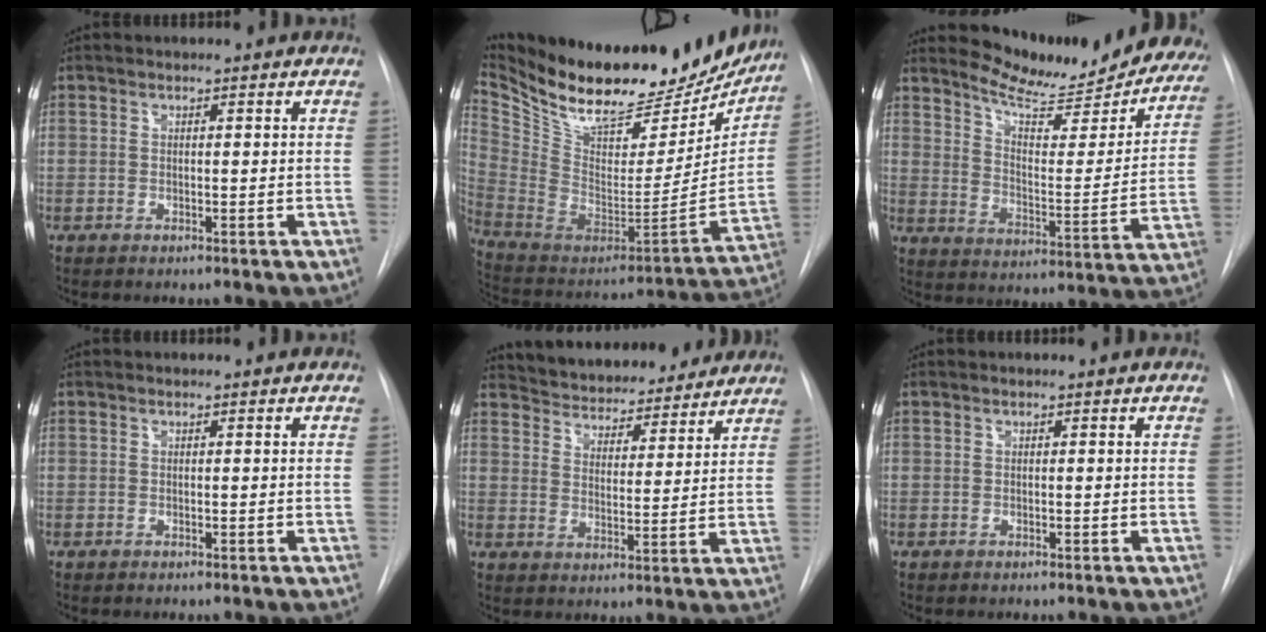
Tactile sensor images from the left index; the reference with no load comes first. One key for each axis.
{"total": 30.5, "fx": 24.9, "fy": 11.5, "fz": 13.5, "tx": -0.242, "ty": -0.027, "tz": 0.369}
{"total": 19.9, "fx": 18.4, "fy": 3.9, "fz": 6.3, "tx": -0.084, "ty": -0.072, "tz": 0.237}
{"total": 0.0}
{"total": 16.1, "fx": 15.1, "fy": 4.2, "fz": 3.8, "tx": -0.050, "ty": 0.000, "tz": 0.210}
{"total": 0.0}